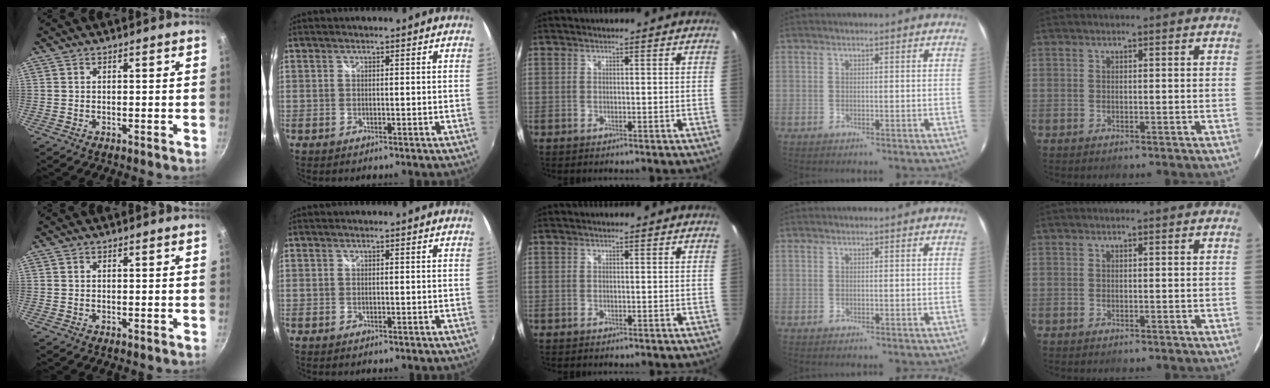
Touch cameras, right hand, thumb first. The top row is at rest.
{}